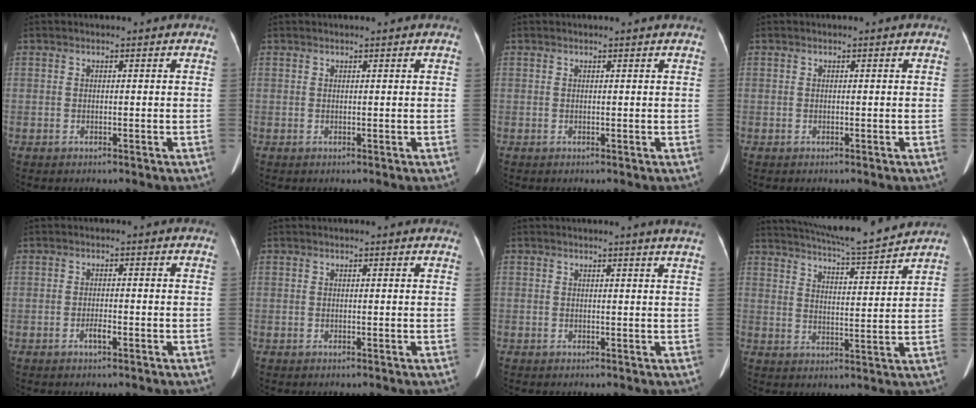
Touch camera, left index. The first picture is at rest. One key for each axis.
{"total": 1.1, "fx": 1.0, "fy": 0.1, "fz": 0.5, "tx": -0.006, "ty": 0.014, "tz": 0.016}
{"total": 1.1, "fx": 1.1, "fy": -0.2, "fz": 0.2, "tx": -0.013, "ty": 0.000, "tz": 0.011}
{"total": 0.0}
{"total": 1.5, "fx": -0.9, "fy": 0.2, "fz": 1.1, "tx": -0.024, "ty": -0.002, "tz": -0.014}
{"total": 2.7, "fx": 2.6, "fy": 0.6, "fz": 0.6, "tx": -0.013, "ty": 0.006, "tz": 0.016}
{"total": 3.7, "fx": 3.4, "fy": -0.3, "fz": 1.5, "tx": -0.021, "ty": -0.002, "tz": 0.019}
{"total": 14.8, "fx": 13.7, "fy": -0.4, "fz": 5.5, "tx": -0.099, "ty": -0.006, "tz": 0.199}